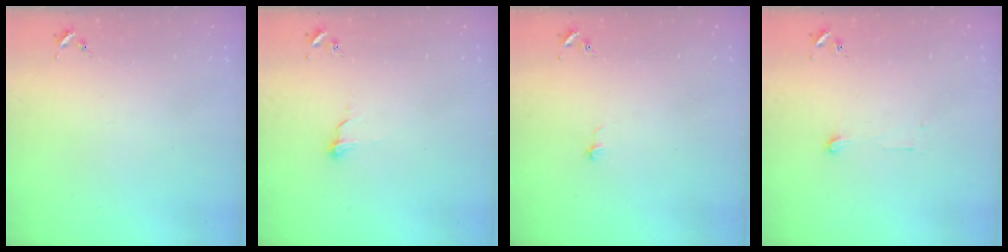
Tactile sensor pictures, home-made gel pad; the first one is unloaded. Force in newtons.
{"total": 7.7, "press": 7.6, "slide": 0.7}
{"total": 3.1, "press": 3.1, "slide": 0.3}
{"total": 3.9, "press": 3.9, "slide": 0.3}